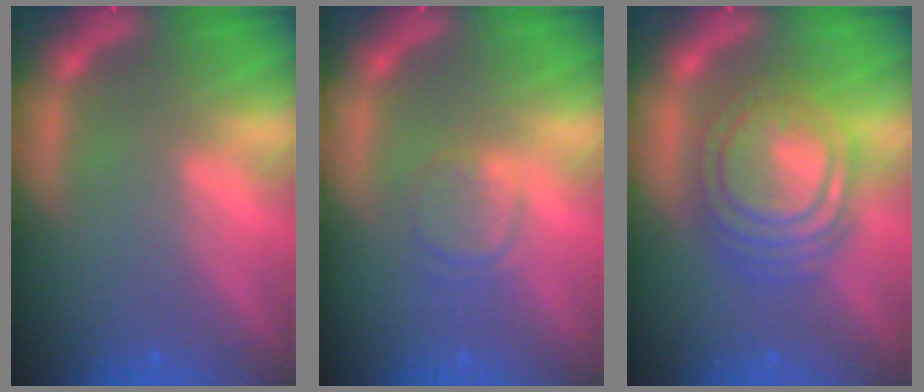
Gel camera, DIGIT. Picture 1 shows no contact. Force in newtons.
{"total": 2.4}
{"total": 9.0}